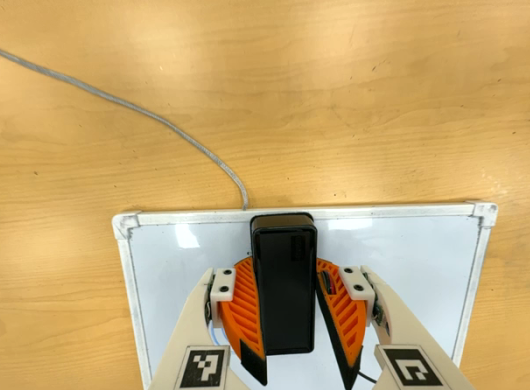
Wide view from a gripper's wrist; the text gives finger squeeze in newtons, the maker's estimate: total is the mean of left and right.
{"total": 11.2, "left": 12.6, "right": 9.8}